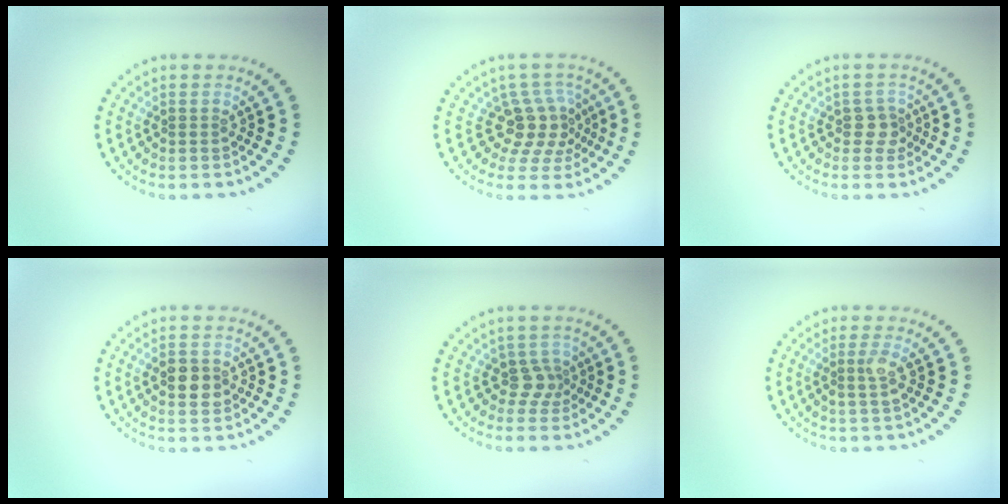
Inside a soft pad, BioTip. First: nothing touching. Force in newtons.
{"total": 3.8, "press": 2.9, "slide": 2.4}
{"total": 1.7, "press": 1.6, "slide": 0.7}
{"total": 2.8, "press": 2.8, "slide": 0.1}
{"total": 2.0, "press": 1.3, "slide": 1.5}
{"total": 1.7, "press": 1.4, "slide": 0.9}